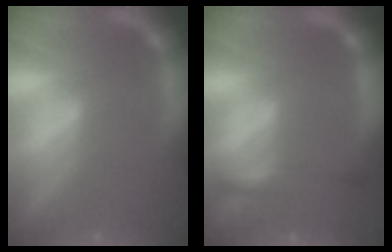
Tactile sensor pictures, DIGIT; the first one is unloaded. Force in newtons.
{"total": 2.4}